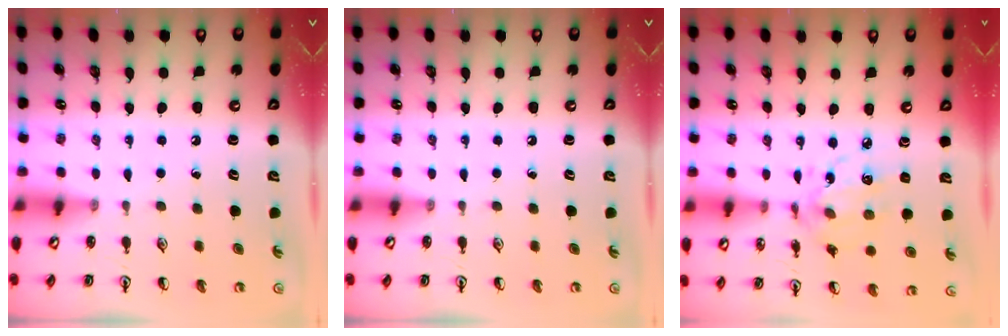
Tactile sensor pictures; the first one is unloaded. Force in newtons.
{"total": 0.0}
{"total": 9.3, "press": 9.3, "slide": 0.7}